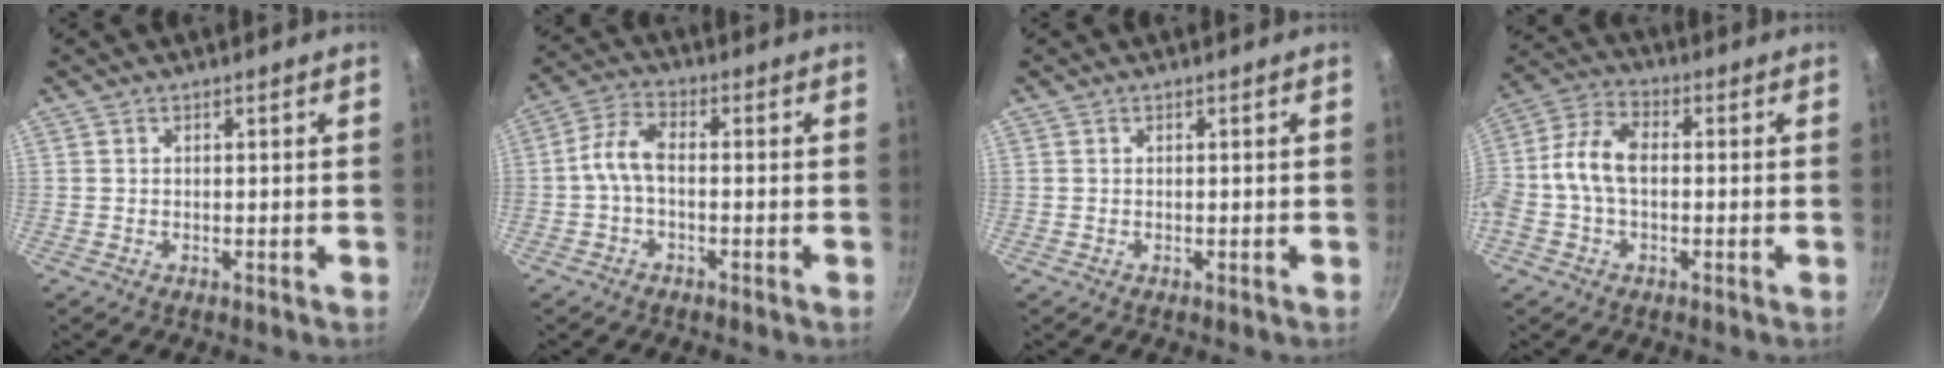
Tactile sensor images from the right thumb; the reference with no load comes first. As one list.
[{"total": 4.8, "force": [-1.4, 2.6, 3.7], "torque": [-0.081, 0.029, -0.039]}, {"total": 0.0}, {"total": 9.5, "force": [-0.4, 5.9, 7.5], "torque": [-0.146, 0.036, -0.024]}]